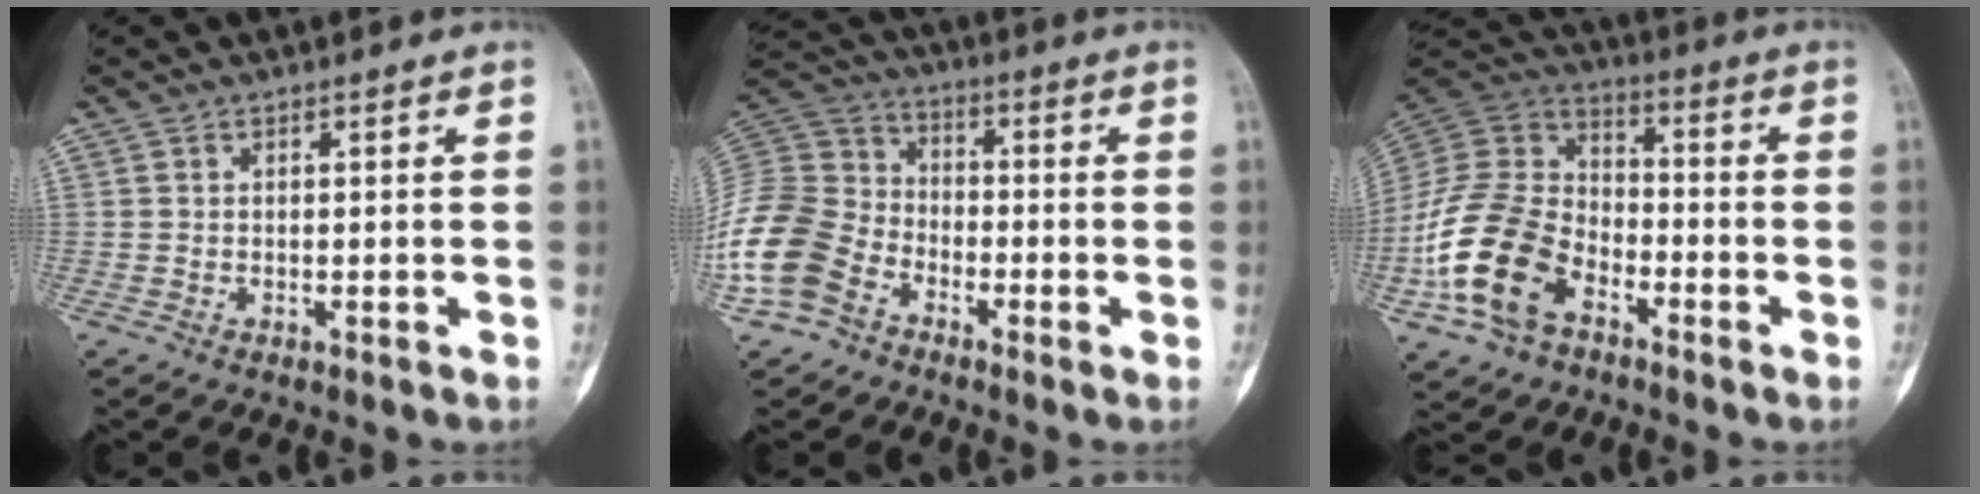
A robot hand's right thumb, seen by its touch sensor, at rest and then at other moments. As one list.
[{"total": 16.5, "force": [-7.8, 12.4, 7.6], "torque": [-0.165, 0.054, -0.158]}, {"total": 18.5, "force": [-7.8, 12.3, 11.4], "torque": [-0.217, 0.053, -0.155]}]